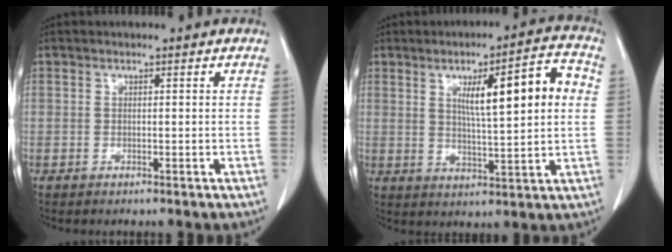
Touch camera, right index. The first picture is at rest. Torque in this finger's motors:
{"motor_torque": [0.62, 0.35, 0.42, 0.13]}